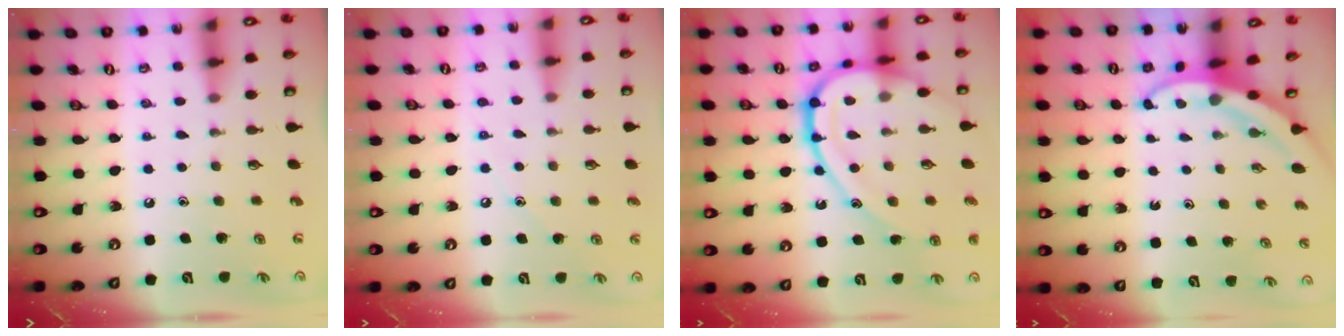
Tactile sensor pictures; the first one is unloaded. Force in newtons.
{"total": 4.3, "press": 4.3, "slide": 0.5}
{"total": 20.8, "press": 20.8, "slide": 1.5}
{"total": 3.8, "press": 3.8, "slide": 0.5}